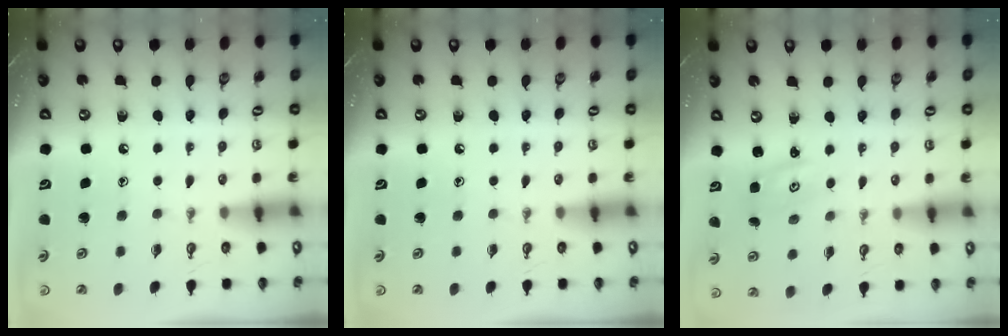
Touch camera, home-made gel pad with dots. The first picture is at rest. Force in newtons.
{"total": 0.0}
{"total": 1.3, "press": 1.3, "slide": 0.2}